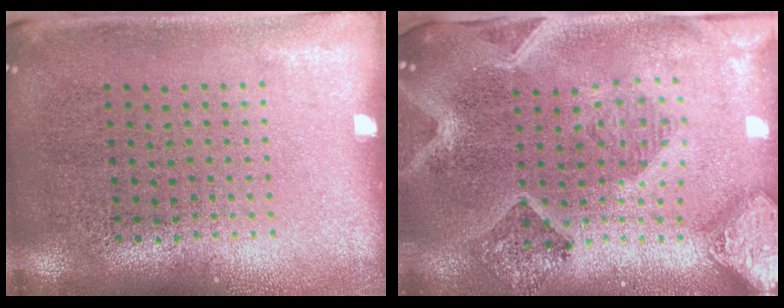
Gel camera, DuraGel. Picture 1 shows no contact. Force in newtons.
{"total": 2.8, "press": 2.5, "slide": 1.3}